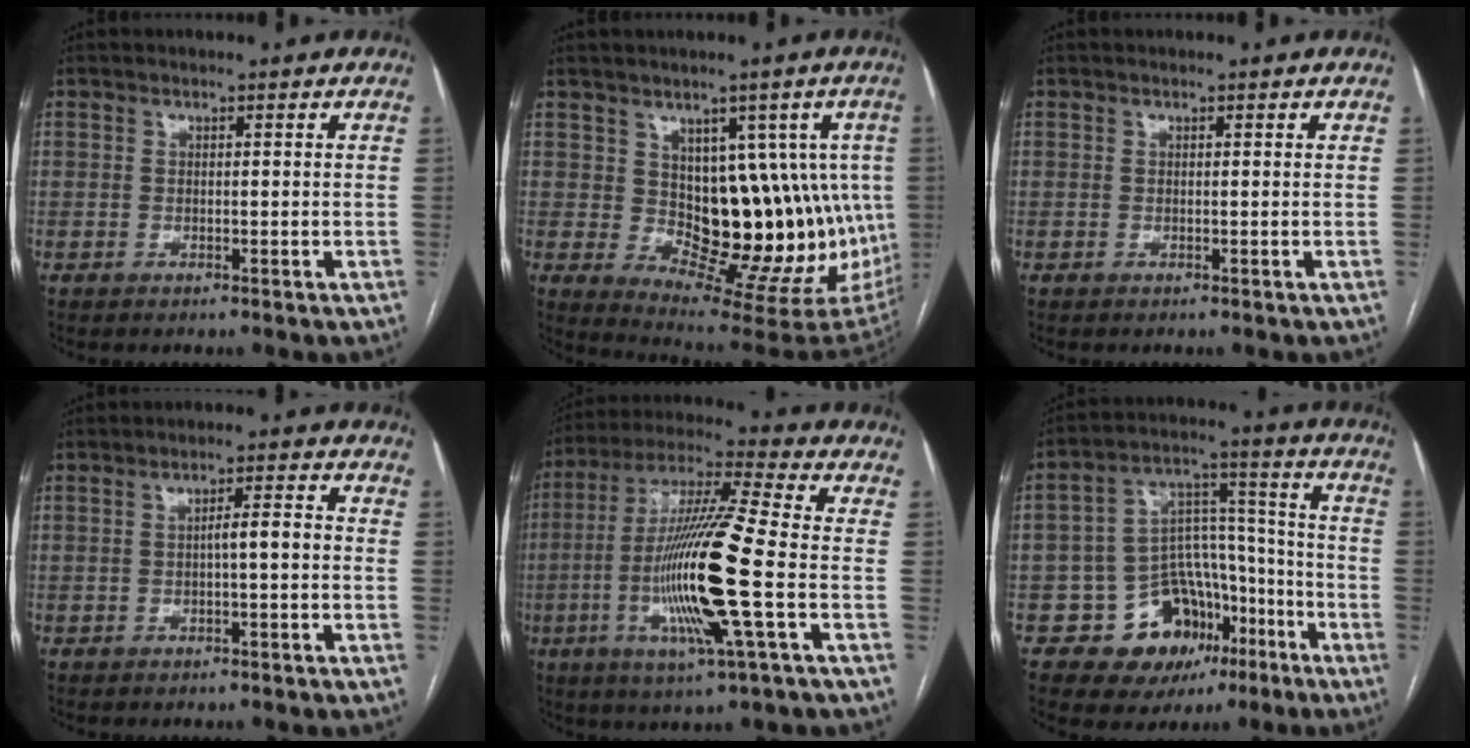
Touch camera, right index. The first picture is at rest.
{"total": 14.5, "force": [1.2, 7.8, 12.2], "torque": [-0.135, 0.011, 0.034]}
{"total": 0.0}
{"total": 3.2, "force": [-0.6, 0.4, 3.1], "torque": [-0.048, 0.009, -0.007]}
{"total": 18.2, "force": [-3.8, 0.3, 17.8], "torque": [-0.358, -0.011, -0.077]}
{"total": 14.1, "force": [-7.4, 10.3, 6.0], "torque": [-0.072, 0.063, -0.102]}